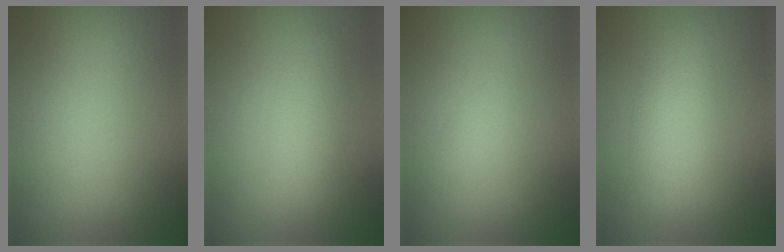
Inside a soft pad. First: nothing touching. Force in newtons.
{"total": 2.4, "press": 2.4, "slide": 0.0}
{"total": 0.6, "press": 0.5, "slide": 0.1}
{"total": 3.2, "press": 3.2, "slide": 0.2}